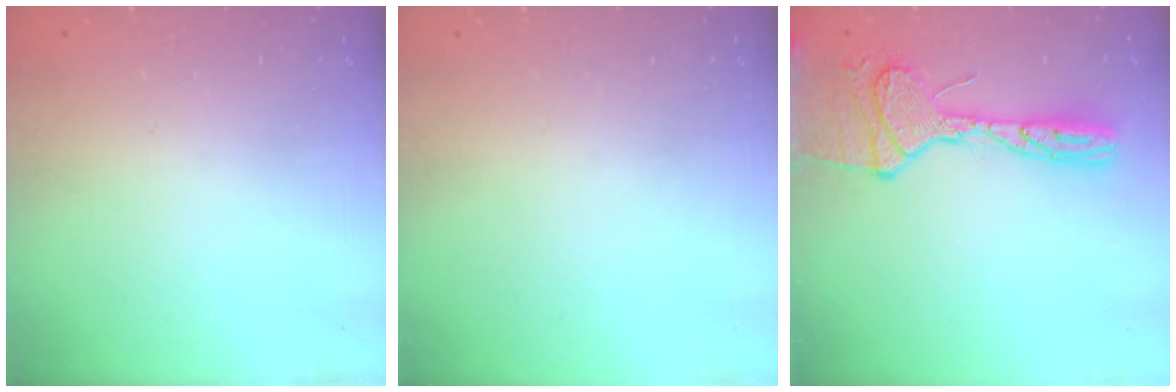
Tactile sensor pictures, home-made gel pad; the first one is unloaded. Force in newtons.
{"total": 0.0}
{"total": 16.8, "press": 16.1, "slide": 4.6}